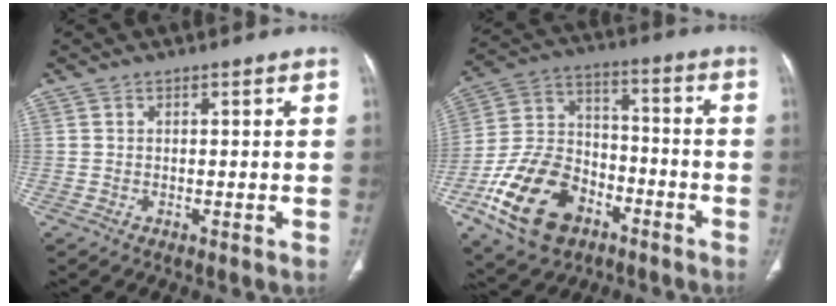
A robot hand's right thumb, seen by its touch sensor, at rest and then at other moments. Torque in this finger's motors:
{"motor_torque": [0.11, 0.54, 1.34, -1.43, 0.15]}